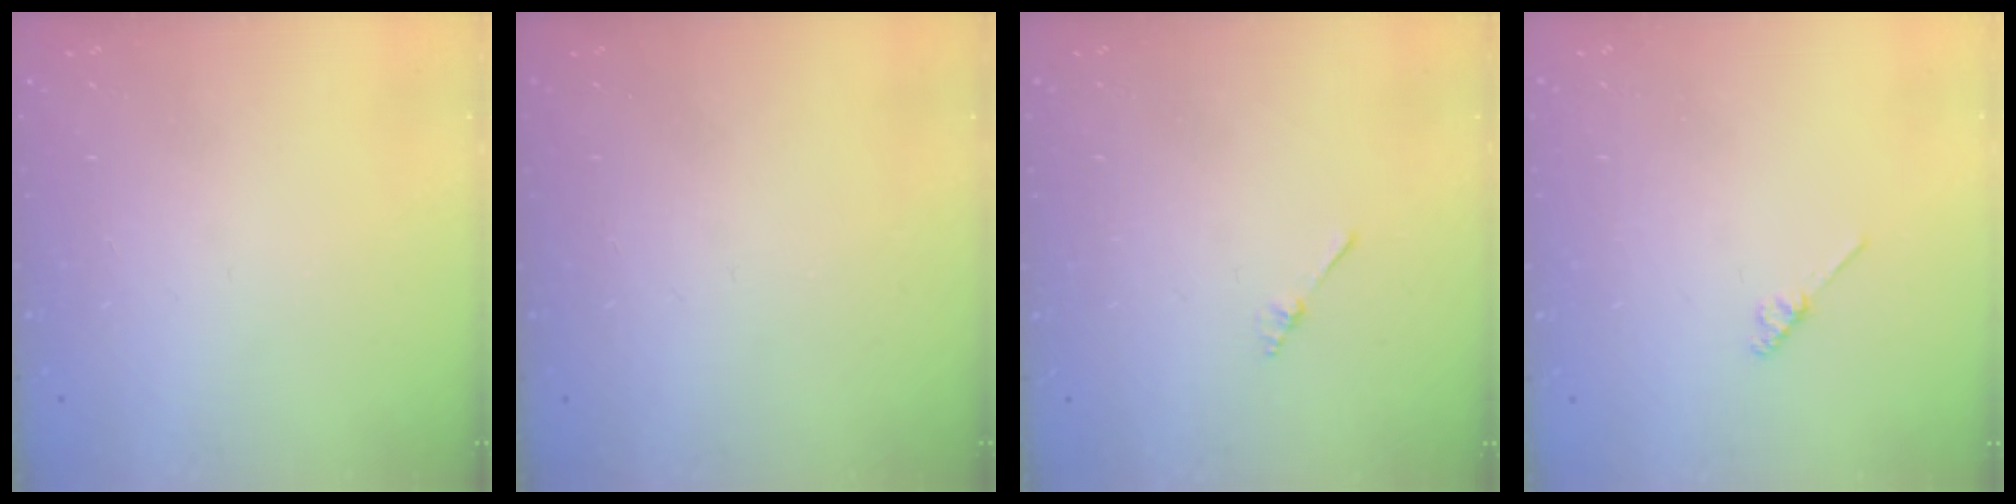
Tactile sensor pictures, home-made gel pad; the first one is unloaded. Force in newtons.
{"total": 0.0}
{"total": 2.0, "press": 2.0, "slide": 0.3}
{"total": 2.1, "press": 2.1, "slide": 0.4}